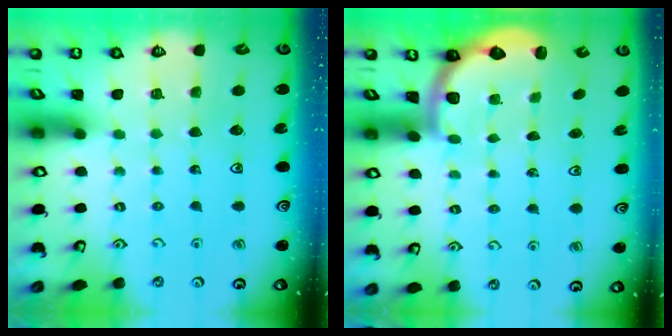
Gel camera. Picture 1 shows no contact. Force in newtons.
{"total": 2.1, "press": 1.9, "slide": 1.0}